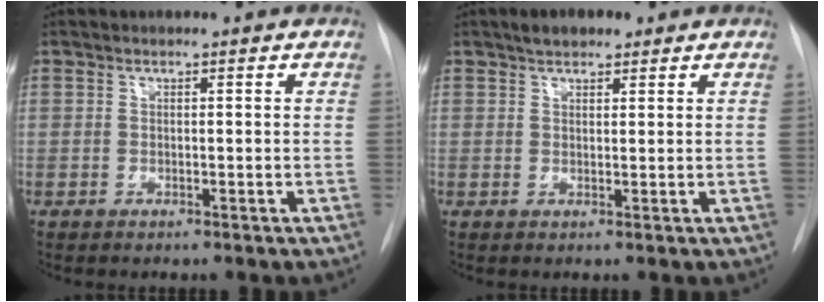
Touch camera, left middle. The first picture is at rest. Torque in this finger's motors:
{"motor_torque": [0.19, -0.17, 0.00, 0.01]}